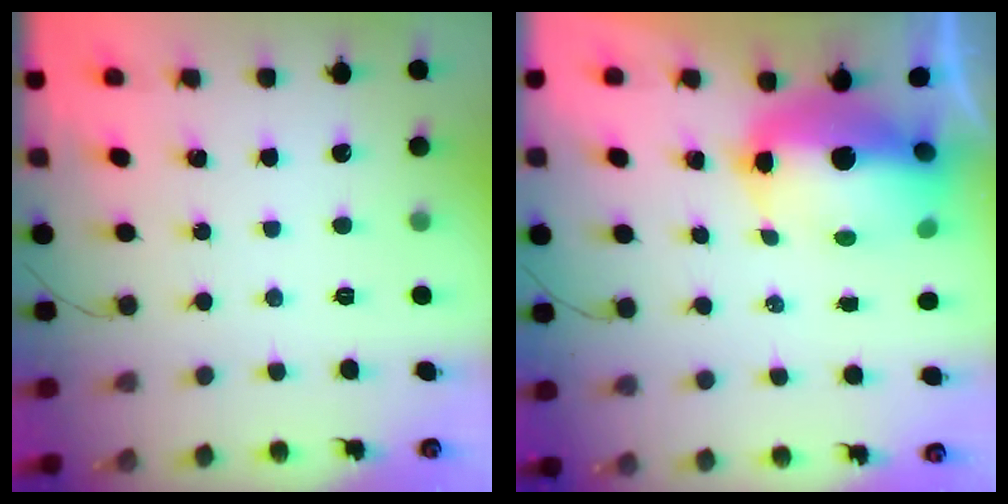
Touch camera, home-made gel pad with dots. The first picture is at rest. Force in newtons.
{"total": 18.8, "press": 15.3, "slide": 10.8}